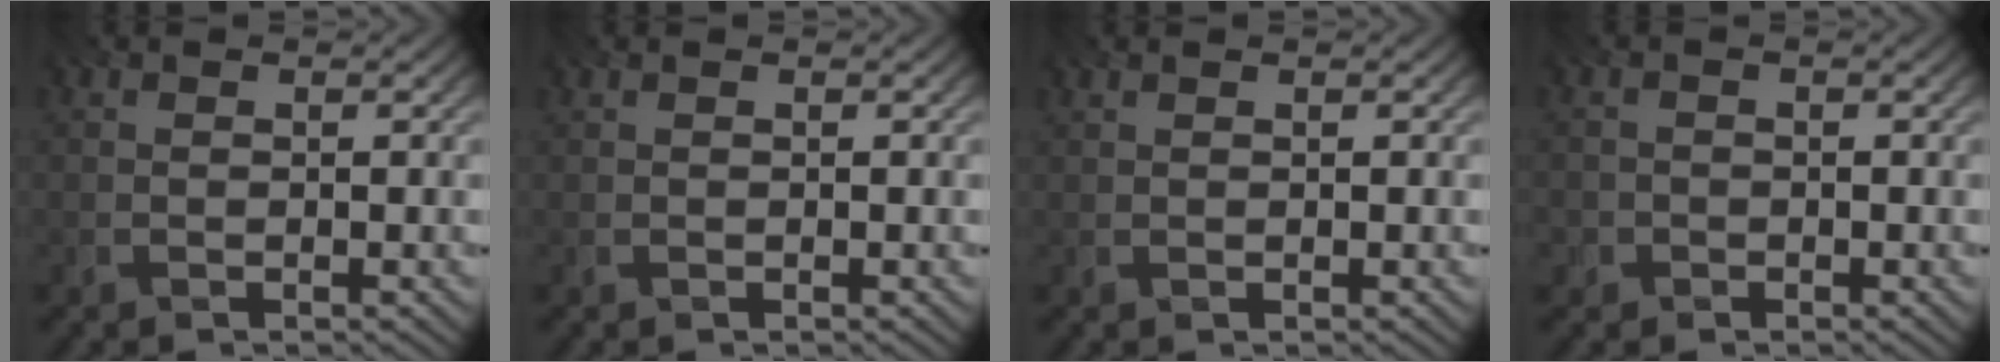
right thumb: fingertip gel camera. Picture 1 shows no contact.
{"total": 0.0}
{"total": 0.6, "force": [0.5, -0.1, 0.2], "torque": [-0.003, -0.001, 0.008]}
{"total": 1.3, "force": [-0.9, 0.9, -0.5], "torque": [0.013, -0.004, -0.025]}